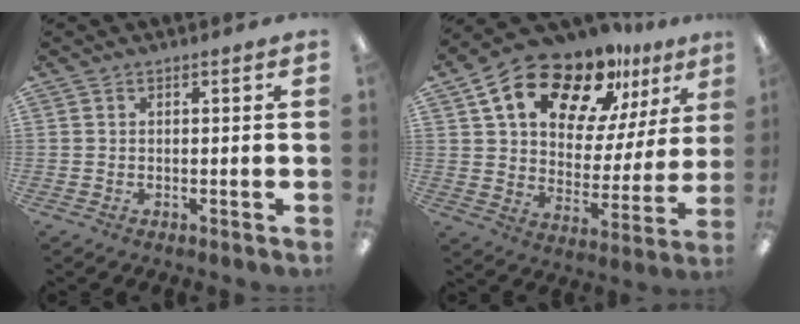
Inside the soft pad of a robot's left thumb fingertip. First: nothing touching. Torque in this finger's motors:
{"motor_torque": [2.14, 2.34, 1.38, -1.38, 0.15]}